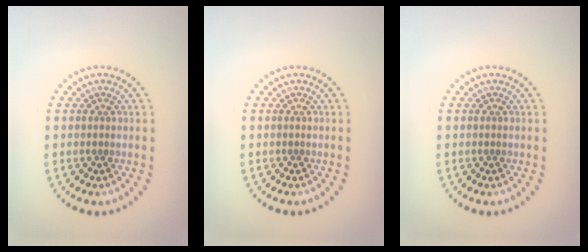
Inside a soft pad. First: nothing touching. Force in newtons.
{"total": 0.0}
{"total": 0.0}